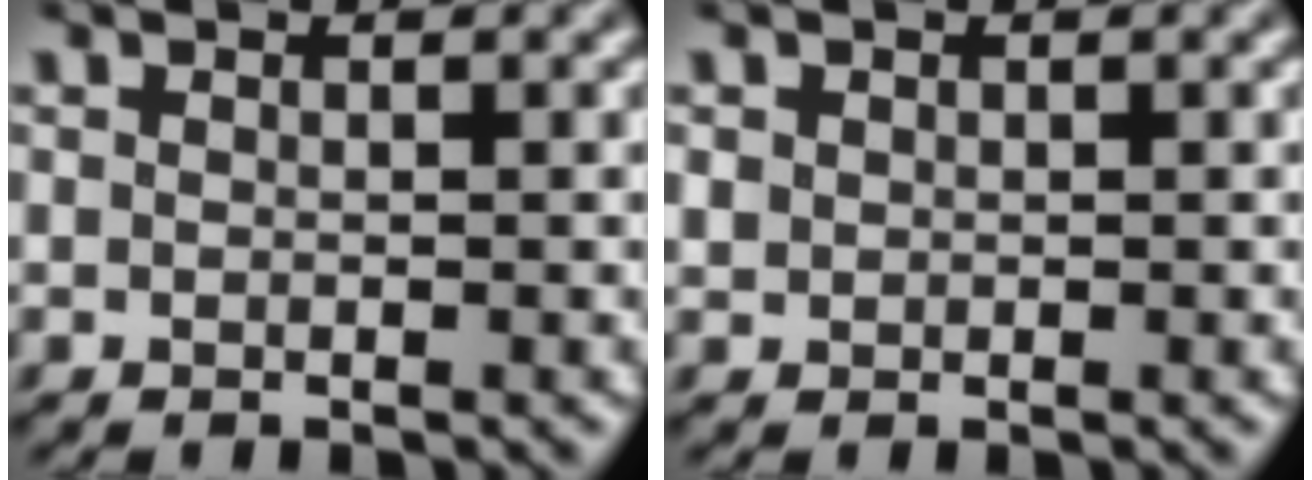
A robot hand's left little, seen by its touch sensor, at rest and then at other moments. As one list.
[{"total": 0.6, "force": [0.1, 0.6, 0.1], "torque": [-0.002, -0.004, 0.004]}]